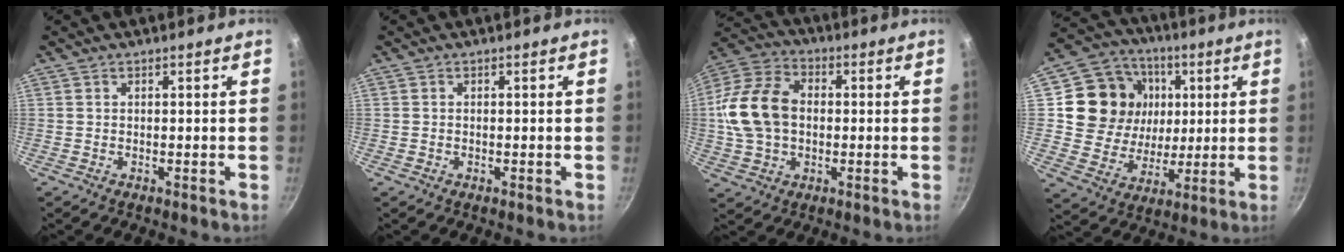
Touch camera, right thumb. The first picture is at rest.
{"total": 0.0}
{"total": 15.4, "force": [0.4, 11.0, 10.8], "torque": [-0.194, 0.026, -0.003]}
{"total": 17.2, "force": [4.0, 15.0, 7.5], "torque": [-0.116, 0.002, 0.071]}